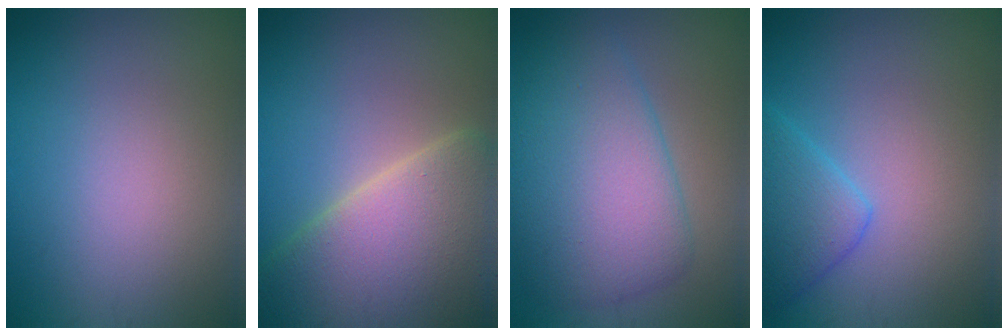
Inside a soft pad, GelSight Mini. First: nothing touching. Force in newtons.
{"total": 10.2, "press": 10.2, "slide": 0.5}
{"total": 7.5, "press": 7.5, "slide": 0.1}
{"total": 3.4, "press": 3.4, "slide": 0.1}